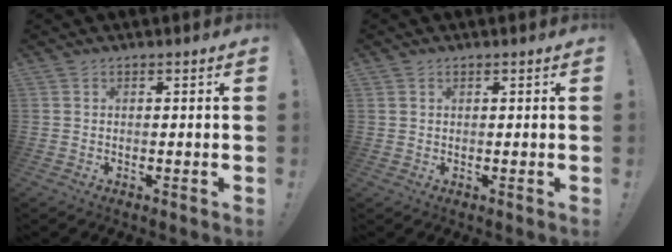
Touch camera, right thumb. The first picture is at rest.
{"total": 0.7, "force": [0.5, 0.4, 0.2], "torque": [-0.006, 0.001, 0.011]}